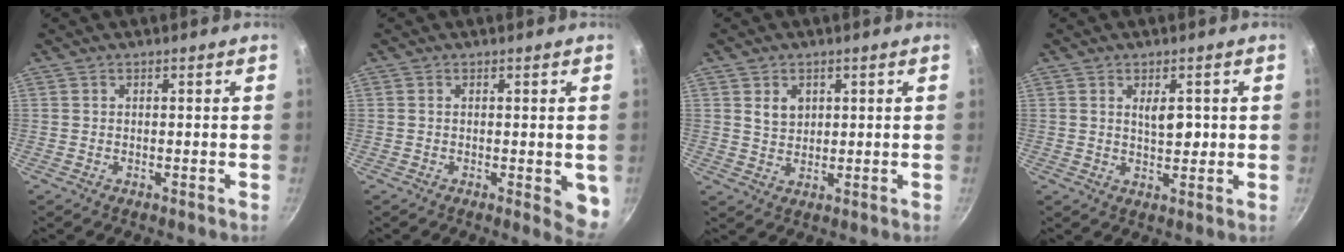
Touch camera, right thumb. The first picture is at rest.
{"total": 4.7, "force": [-0.5, 1.7, 4.4], "torque": [-0.040, -0.009, -0.006]}
{"total": 3.8, "force": [1.3, 3.1, 1.8], "torque": [-0.014, -0.004, 0.025]}
{"total": 4.1, "force": [0.9, 2.1, 3.4], "torque": [-0.035, -0.011, 0.014]}